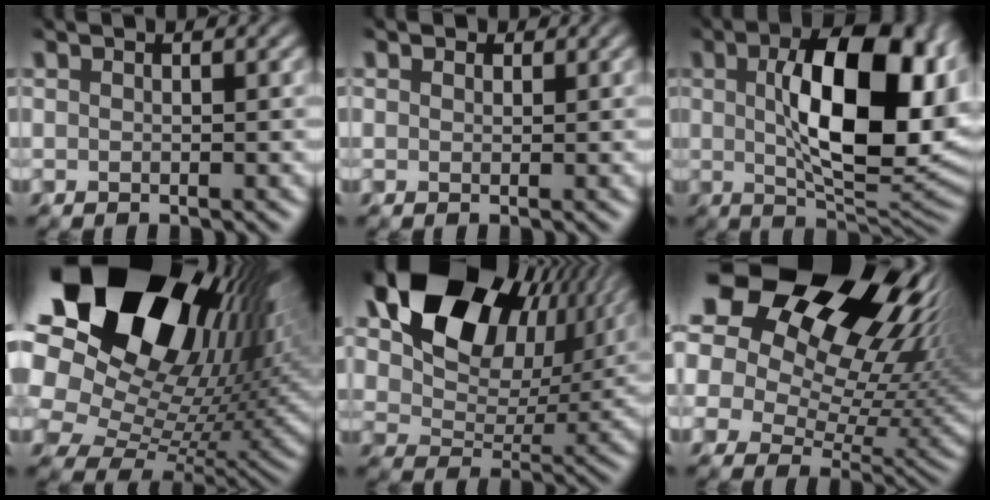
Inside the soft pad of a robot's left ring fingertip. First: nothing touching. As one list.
[{"total": 0.7, "force": [0.4, 0.6, 0.2], "torque": [0.000, 0.005, 0.001]}, {"total": 13.0, "force": [2.0, 5.6, 11.6], "torque": [-0.169, 0.009, 0.035]}, {"total": 21.2, "force": [11.0, 12.6, 13.1], "torque": [-0.241, 0.037, 0.193]}, {"total": 14.2, "force": [7.7, 8.9, 7.9], "torque": [-0.145, 0.022, 0.136]}, {"total": 20.2, "force": [10.7, 11.4, 12.8], "torque": [-0.208, 0.064, 0.168]}]